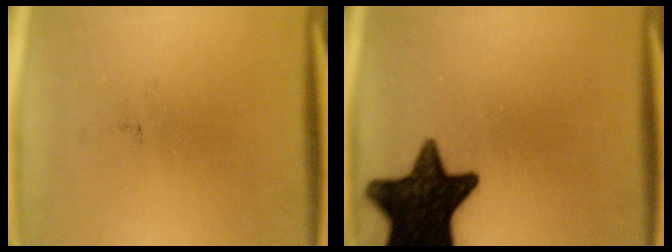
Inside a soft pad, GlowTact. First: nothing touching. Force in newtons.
{"total": 16.3}